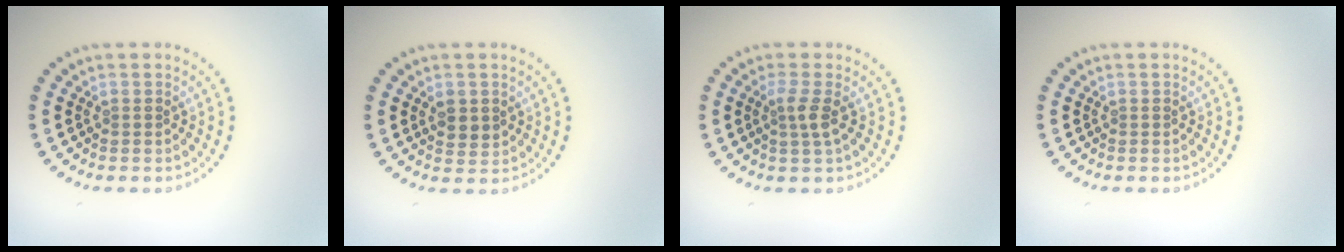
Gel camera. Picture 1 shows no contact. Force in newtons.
{"total": 1.8, "press": 1.7, "slide": 0.4}
{"total": 1.8, "press": 1.3, "slide": 1.2}
{"total": 0.0}